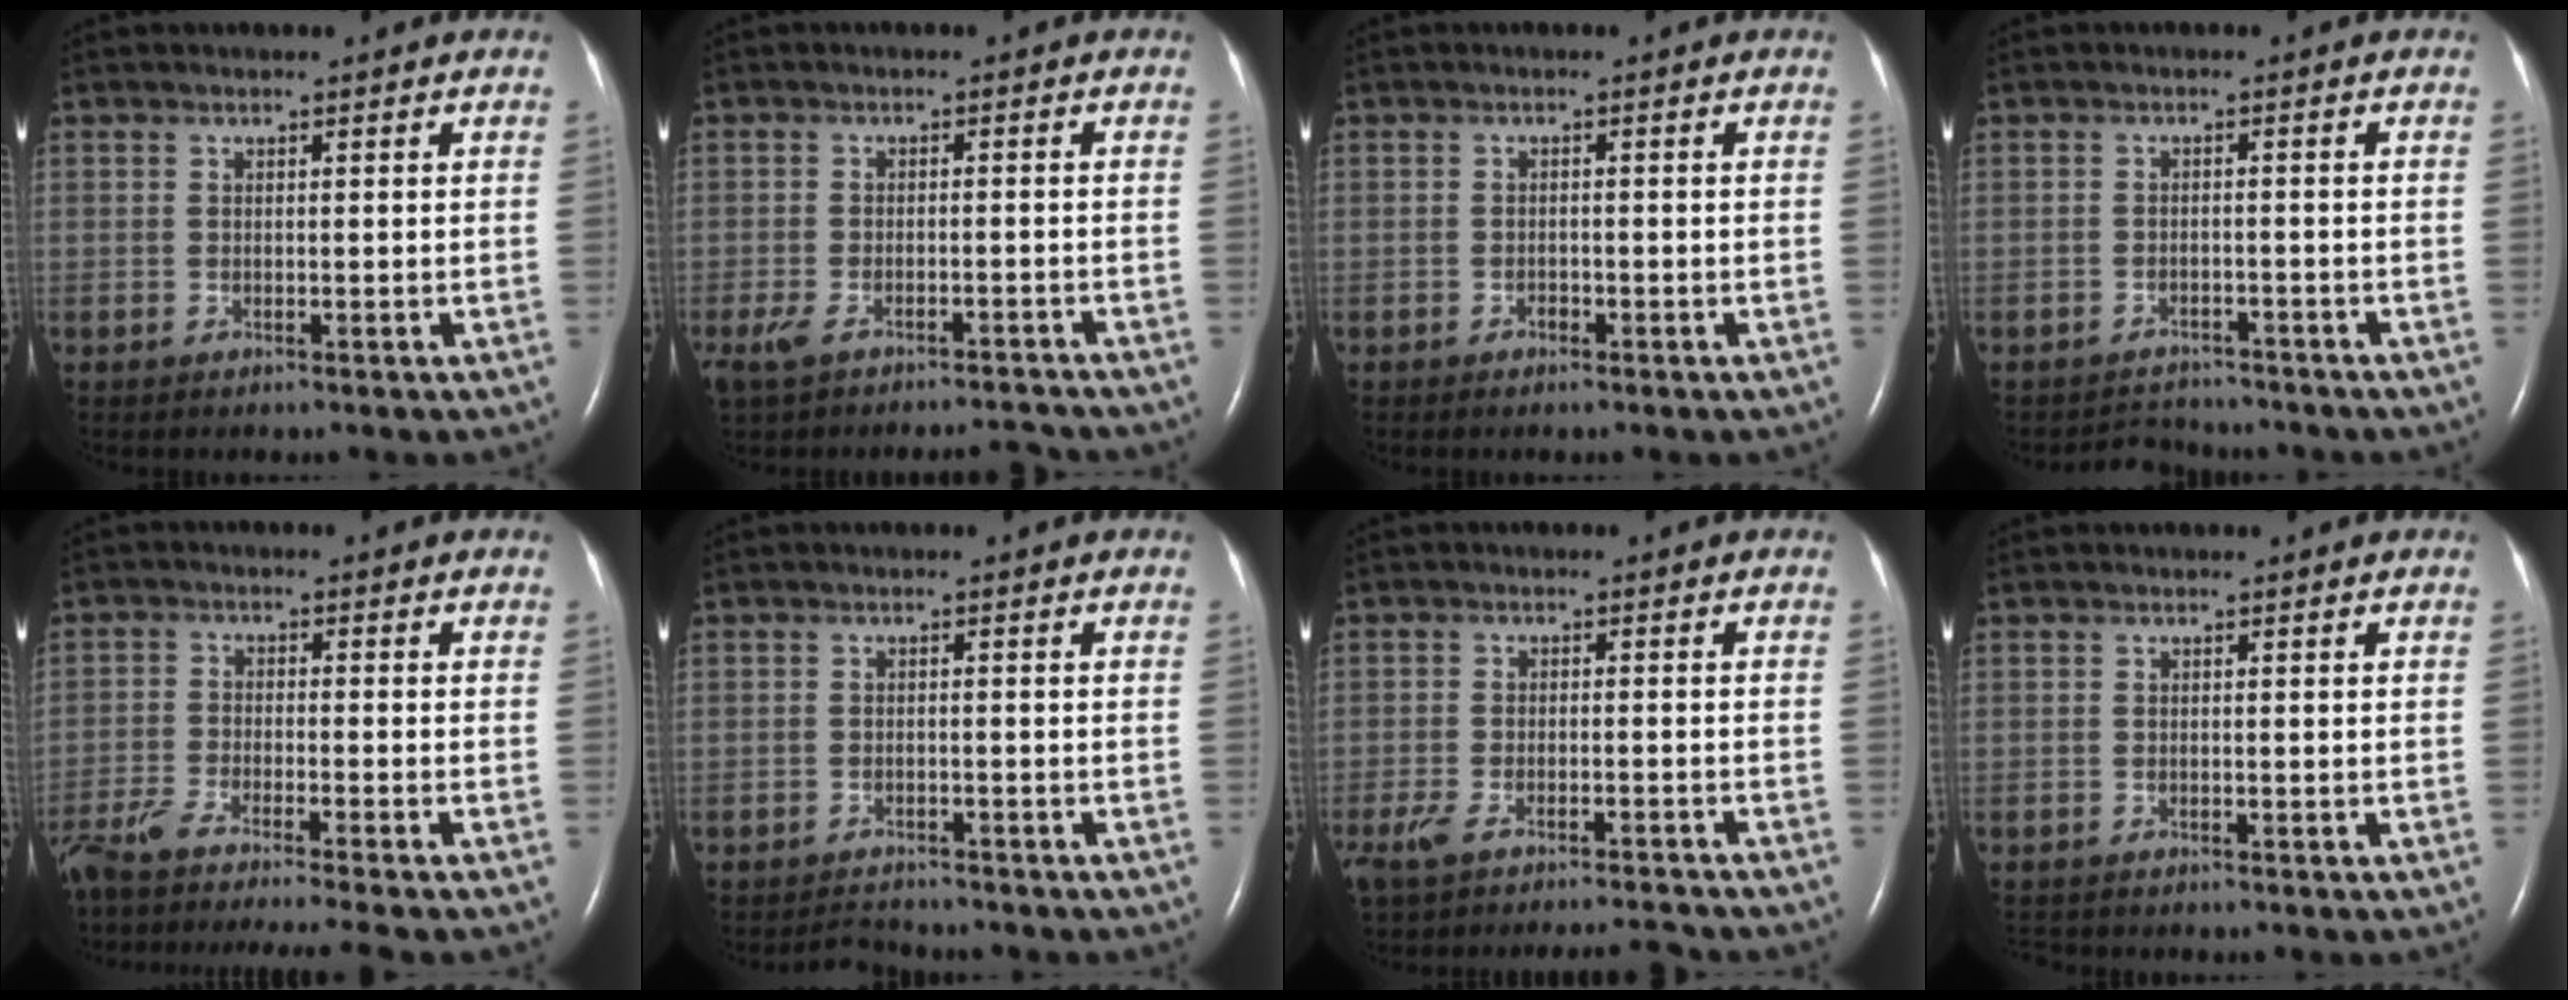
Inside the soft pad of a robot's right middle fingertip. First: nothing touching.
{"total": 6.2, "force": [-5.3, 1.8, 2.8], "torque": [-0.057, -0.002, -0.088]}
{"total": 0.8, "force": [-0.6, 0.4, 0.3], "torque": [-0.006, 0.002, -0.012]}
{"total": 3.7, "force": [-3.5, 0.9, -0.7], "torque": [0.004, 0.003, -0.054]}
{"total": 15.6, "force": [-13.7, -0.9, 7.3], "torque": [-0.122, -0.033, -0.224]}
{"total": 2.8, "force": [-2.7, 0.4, -0.3], "torque": [-0.002, -0.010, -0.042]}
{"total": 8.4, "force": [-7.5, 1.1, 3.6], "torque": [-0.066, -0.005, -0.120]}
{"total": 1.5, "force": [-1.4, 0.4, 0.0], "torque": [-0.003, -0.006, -0.022]}